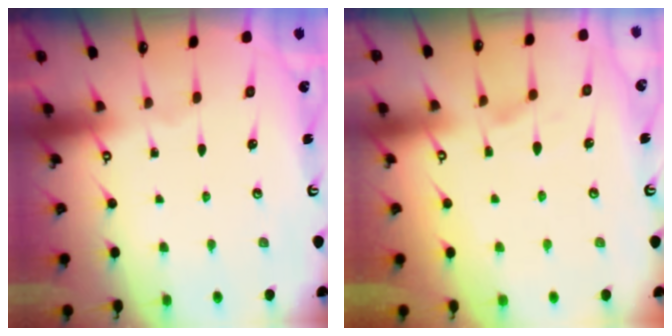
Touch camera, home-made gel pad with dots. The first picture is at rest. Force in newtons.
{"total": 1.4, "press": 0.7, "slide": 1.2}